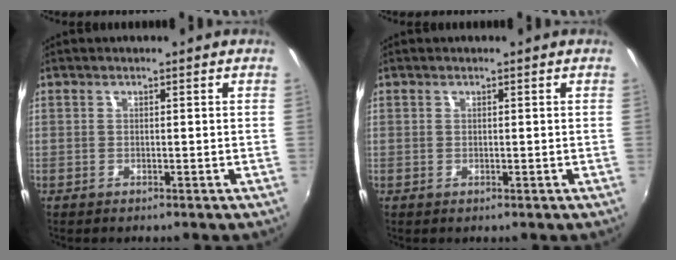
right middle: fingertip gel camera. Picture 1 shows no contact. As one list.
[{"total": 0.0}]